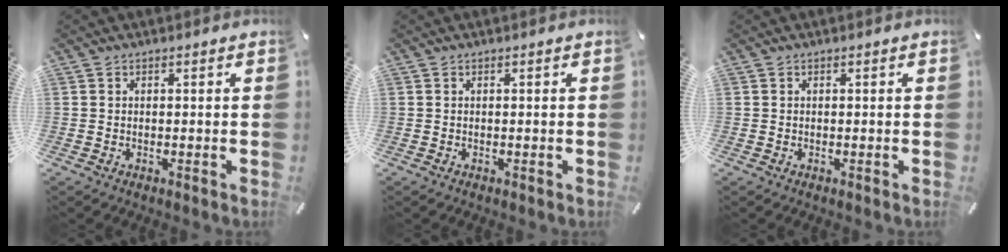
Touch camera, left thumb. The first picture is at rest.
{"total": 0.0}
{"total": 0.0}